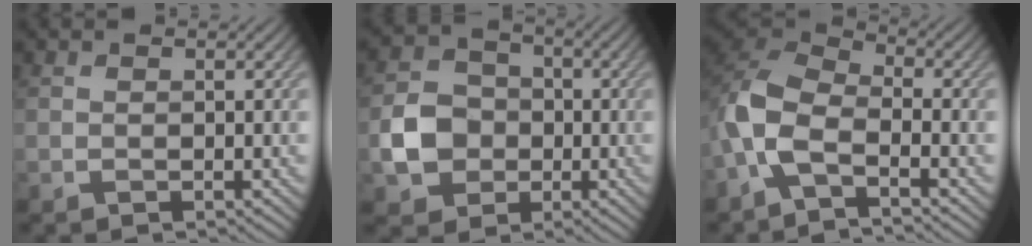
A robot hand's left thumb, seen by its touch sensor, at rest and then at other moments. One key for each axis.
{"total": 6.5, "fx": -1.4, "fy": 5.6, "fz": 2.9, "tx": -0.064, "ty": 0.000, "tz": -0.038}
{"total": 8.3, "fx": -3.1, "fy": 4.3, "fz": 6.4, "tx": -0.141, "ty": 0.004, "tz": -0.084}